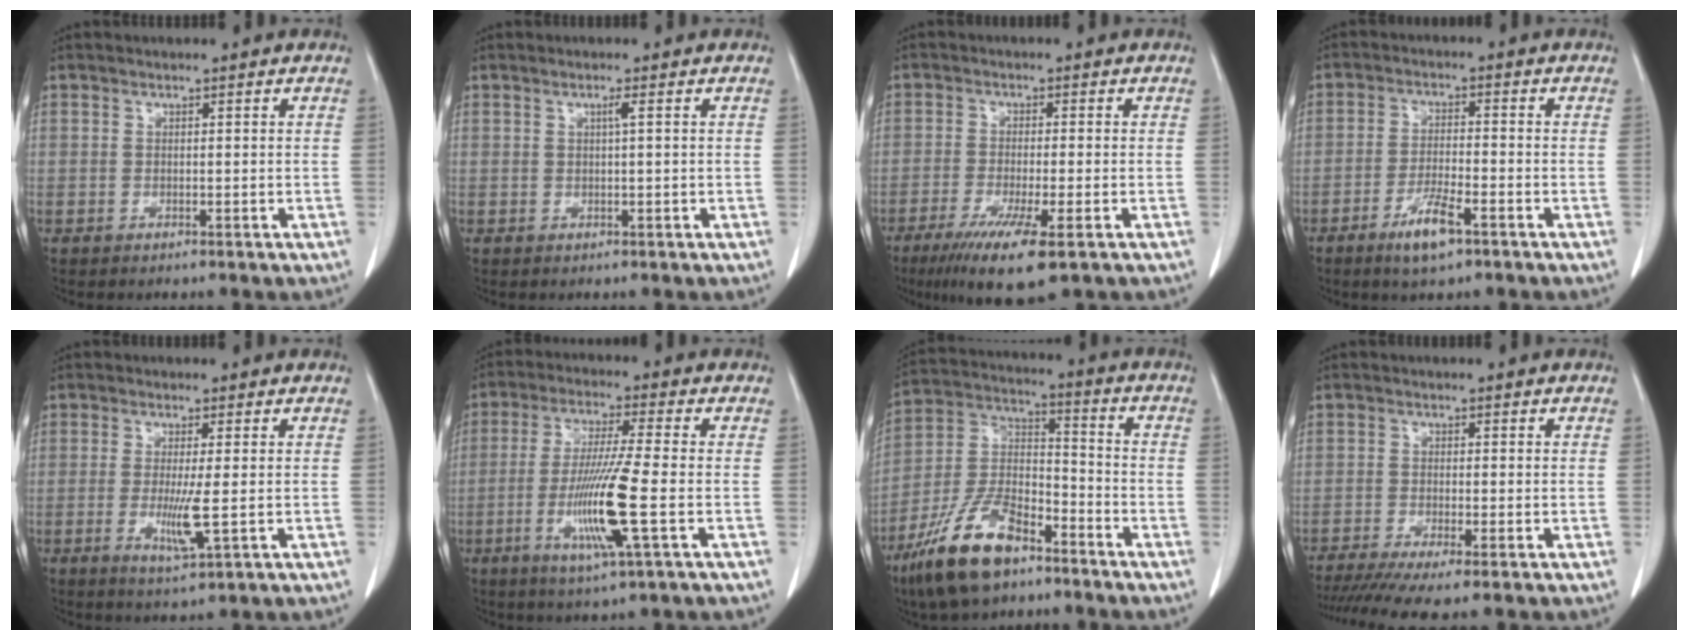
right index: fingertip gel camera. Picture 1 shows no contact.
{"total": 1.0, "force": [0.2, -0.2, 0.9], "torque": [-0.018, 0.002, 0.004]}
{"total": 9.5, "force": [-5.5, 0.7, 7.8], "torque": [-0.137, -0.028, -0.087]}
{"total": 5.9, "force": [-3.6, 1.1, 4.6], "torque": [-0.091, -0.006, -0.061]}
{"total": 2.5, "force": [-0.6, 0.4, 2.4], "torque": [-0.046, -0.005, -0.009]}
{"total": 11.4, "force": [-3.1, -0.7, 10.9], "torque": [-0.219, -0.020, -0.063]}
{"total": 14.8, "force": [-9.9, 5.6, 9.5], "torque": [-0.196, 0.002, -0.185]}
{"total": 8.0, "force": [-6.4, -0.3, 4.7], "torque": [-0.071, -0.016, -0.104]}